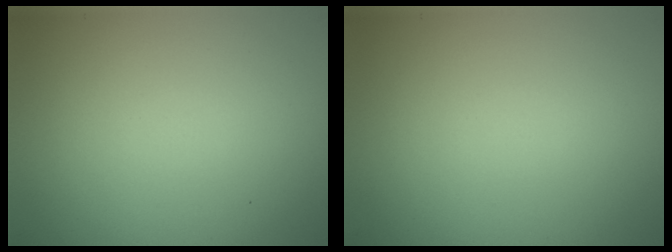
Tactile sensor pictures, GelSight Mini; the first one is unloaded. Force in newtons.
{"total": 0.0}